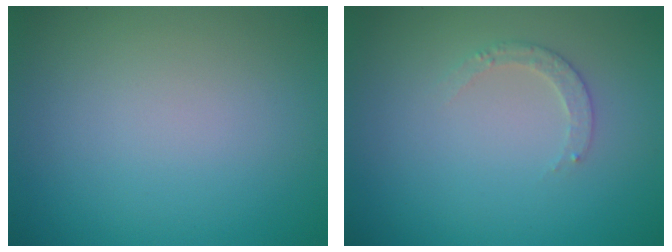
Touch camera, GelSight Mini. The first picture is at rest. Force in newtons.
{"total": 1.5, "press": 1.5, "slide": 0.2}